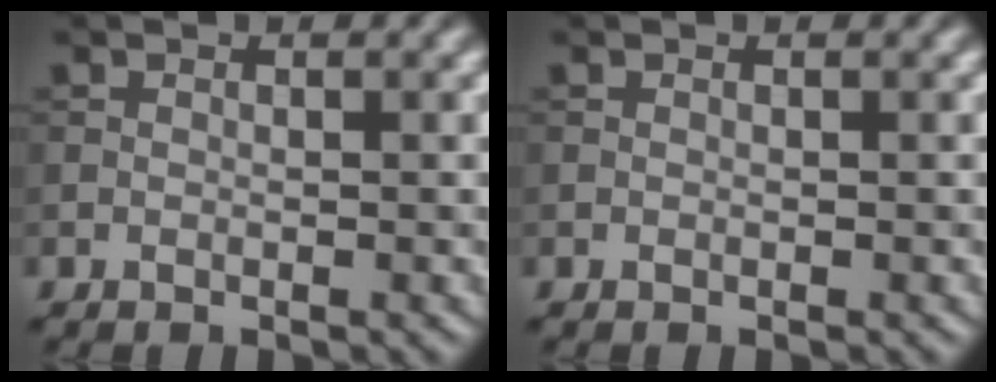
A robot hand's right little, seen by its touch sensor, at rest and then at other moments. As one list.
[{"total": 0.0}]